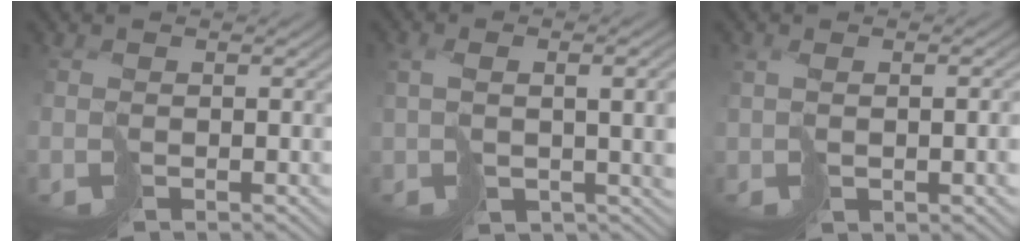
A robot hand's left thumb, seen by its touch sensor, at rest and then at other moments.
{"total": 8.1, "force": [0.9, 4.3, 6.8], "torque": [-0.130, -0.022, 0.053]}
{"total": 3.7, "force": [0.3, 1.6, 3.3], "torque": [-0.066, -0.002, 0.018]}